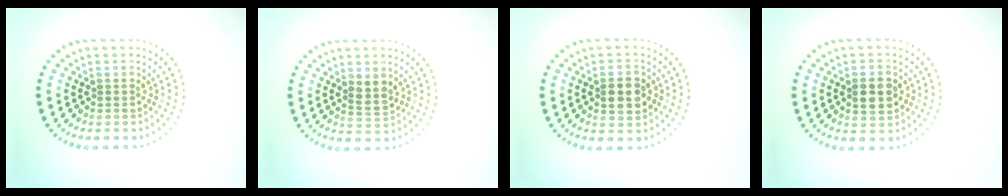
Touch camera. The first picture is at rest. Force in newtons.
{"total": 1.7, "press": 1.5, "slide": 0.8}
{"total": 3.3, "press": 3.3, "slide": 0.1}
{"total": 2.9, "press": 2.9, "slide": 0.1}